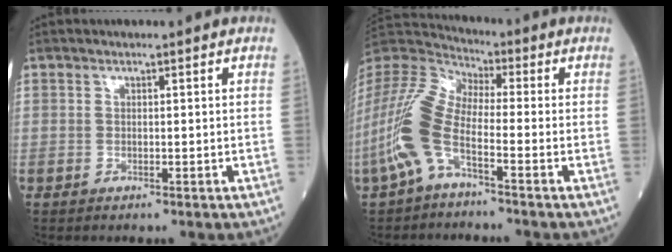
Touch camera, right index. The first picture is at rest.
{"total": 11.0, "force": [-4.3, 3.3, 9.5], "torque": [-0.235, 0.012, -0.095]}